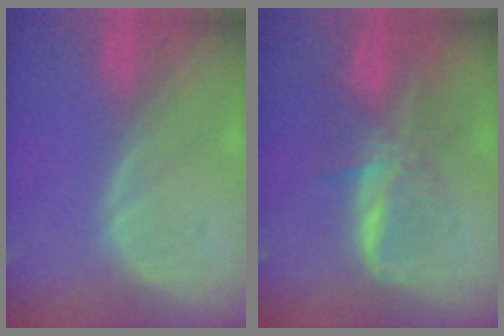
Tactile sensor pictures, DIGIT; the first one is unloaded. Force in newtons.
{"total": 8.3, "press": 6.9, "slide": 4.5}